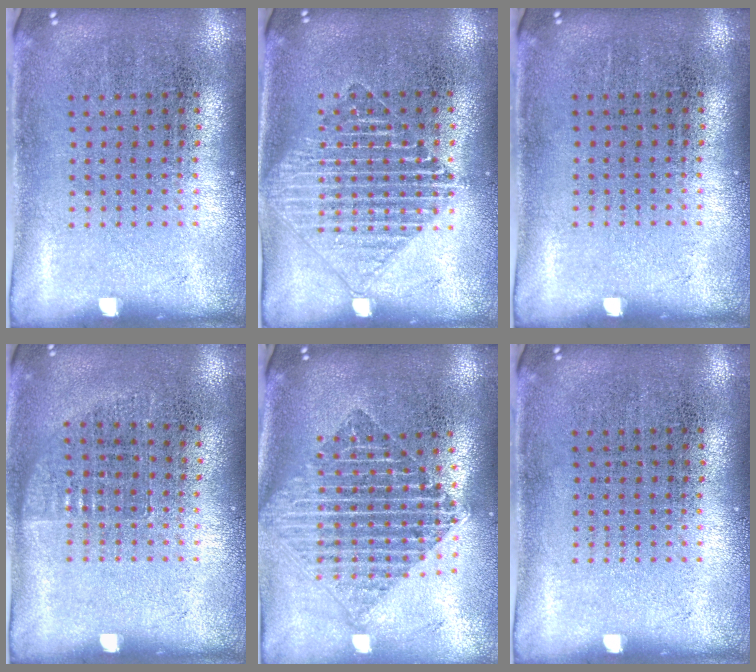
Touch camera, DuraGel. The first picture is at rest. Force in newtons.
{"total": 1.4, "press": 1.4, "slide": 0.3}
{"total": 0.0}
{"total": 0.7, "press": 0.6, "slide": 0.1}
{"total": 2.2, "press": 1.8, "slide": 1.3}
{"total": 0.0}